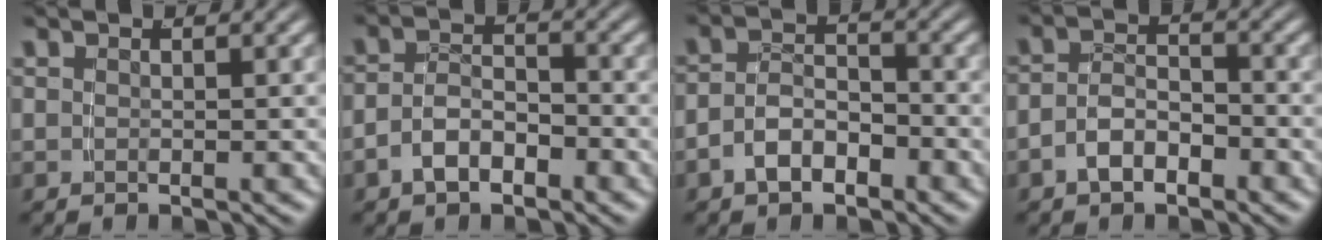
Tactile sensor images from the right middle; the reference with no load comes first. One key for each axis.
{"total": 3.9, "fx": -2.2, "fy": 2.4, "fz": 2.1, "tx": -0.030, "ty": -0.004, "tz": -0.040}
{"total": 4.3, "fx": -2.4, "fy": 2.9, "fz": 2.2, "tx": -0.032, "ty": -0.004, "tz": -0.043}
{"total": 3.7, "fx": -2.1, "fy": 2.3, "fz": 1.9, "tx": -0.028, "ty": -0.004, "tz": -0.038}